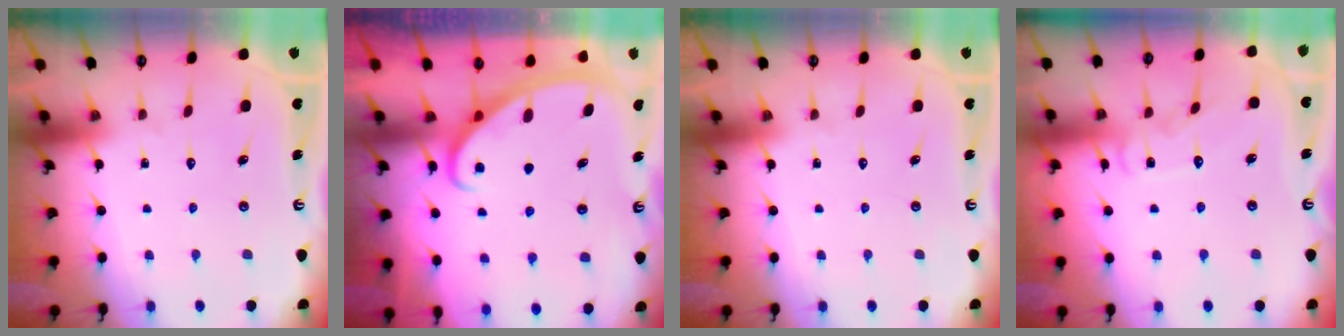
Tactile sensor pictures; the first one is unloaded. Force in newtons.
{"total": 2.7, "press": 2.7, "slide": 0.3}
{"total": 0.0}
{"total": 8.0, "press": 7.9, "slide": 0.7}